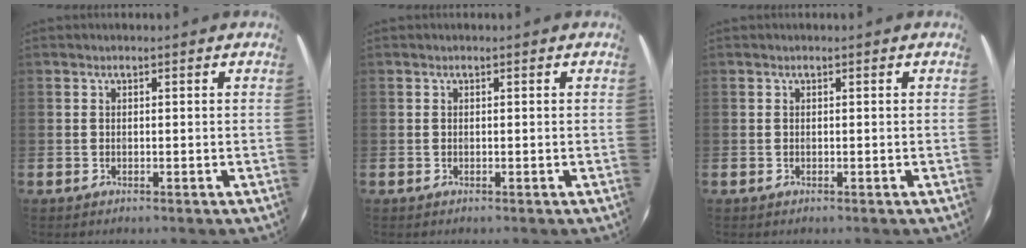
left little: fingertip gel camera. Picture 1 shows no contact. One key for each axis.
{"total": 0.0}
{"total": 0.0}